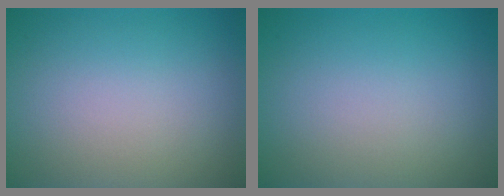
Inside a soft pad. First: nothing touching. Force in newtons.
{"total": 0.0}